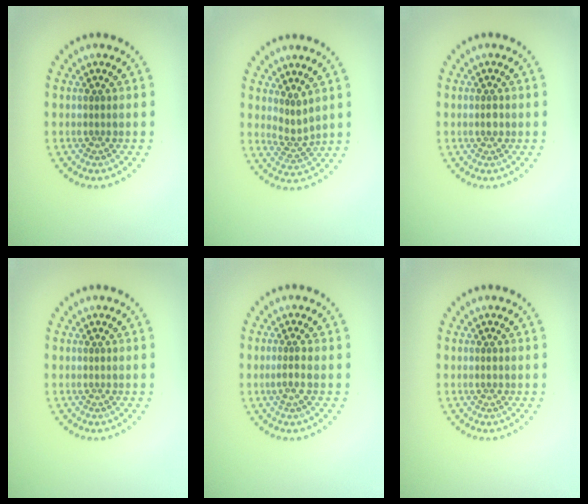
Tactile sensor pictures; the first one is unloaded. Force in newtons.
{"total": 2.0, "press": 1.5, "slide": 1.3}
{"total": 1.0, "press": 1.0, "slide": 0.3}
{"total": 0.0}
{"total": 1.5, "press": 1.3, "slide": 0.8}
{"total": 0.6, "press": 0.6, "slide": 0.1}